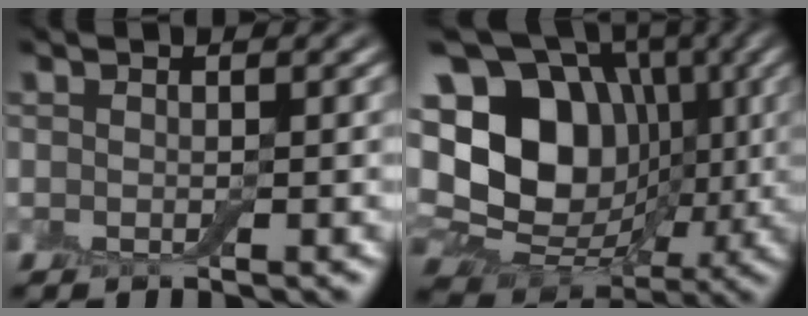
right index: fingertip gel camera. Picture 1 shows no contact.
{"total": 19.0, "force": [2.4, 15.4, 10.7], "torque": [-0.212, 0.030, 0.042]}